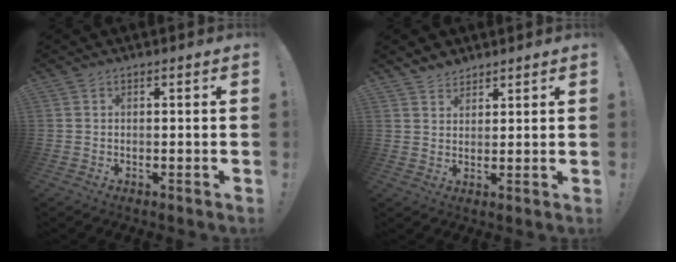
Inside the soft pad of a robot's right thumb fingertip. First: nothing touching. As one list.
[{"total": 3.9, "force": [3.4, 1.8, 0.5], "torque": [-0.003, -0.023, 0.063]}]